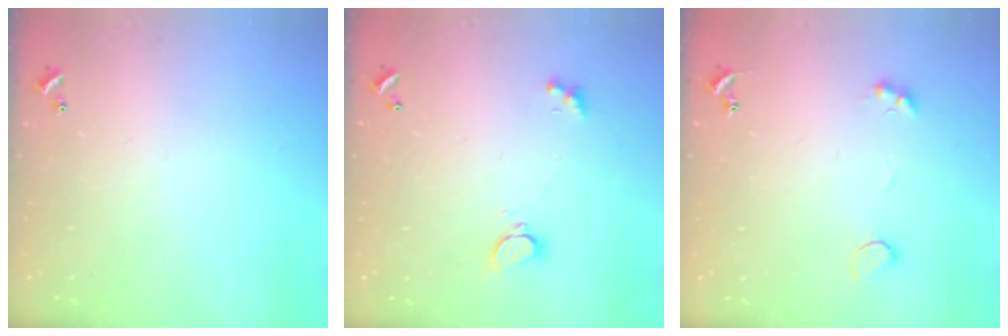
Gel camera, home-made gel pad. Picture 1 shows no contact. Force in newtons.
{"total": 2.3, "press": 2.2, "slide": 0.7}
{"total": 3.7, "press": 3.4, "slide": 1.2}